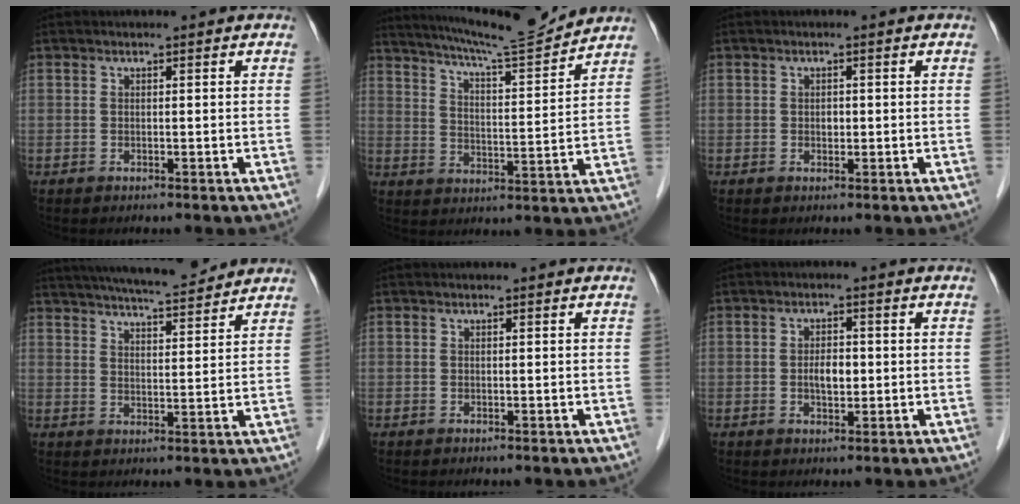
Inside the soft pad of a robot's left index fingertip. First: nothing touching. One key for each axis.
{"total": 13.0, "fx": 12.2, "fy": -0.8, "fz": 4.2, "tx": -0.075, "ty": -0.011, "tz": 0.185}
{"total": 1.0, "fx": -0.1, "fy": 0.7, "fz": 0.7, "tx": -0.012, "ty": 0.001, "tz": -0.001}
{"total": 13.3, "fx": 12.1, "fy": 1.3, "fz": 5.6, "tx": -0.096, "ty": 0.013, "tz": 0.178}
{"total": 0.0}
{"total": 3.1, "fx": -0.3, "fy": 1.5, "fz": 2.7, "tx": -0.048, "ty": 0.001, "tz": -0.004}